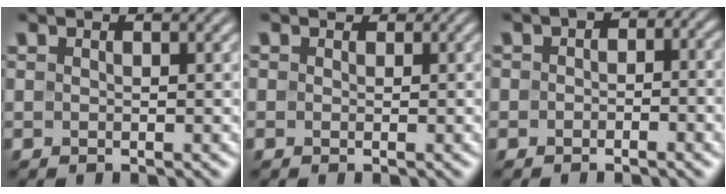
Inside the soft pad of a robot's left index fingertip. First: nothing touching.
{"total": 1.4, "force": [0.8, 1.1, 0.4], "torque": [-0.006, 0.008, -0.002]}
{"total": 7.5, "force": [0.9, 5.2, 5.4], "torque": [-0.037, 0.009, -0.005]}